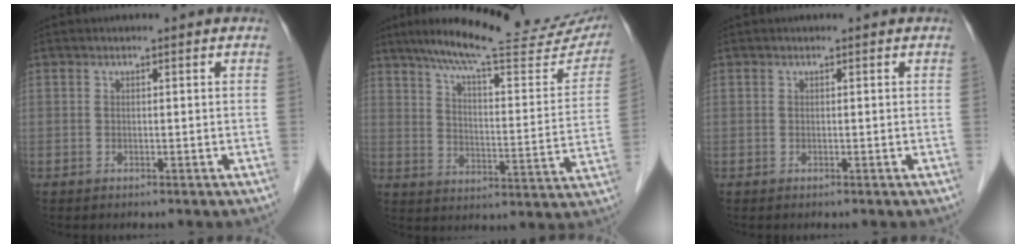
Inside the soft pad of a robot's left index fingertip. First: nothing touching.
{"total": 24.8, "force": [21.1, 3.7, 12.5], "torque": [-0.185, -0.024, 0.275]}
{"total": 0.0}